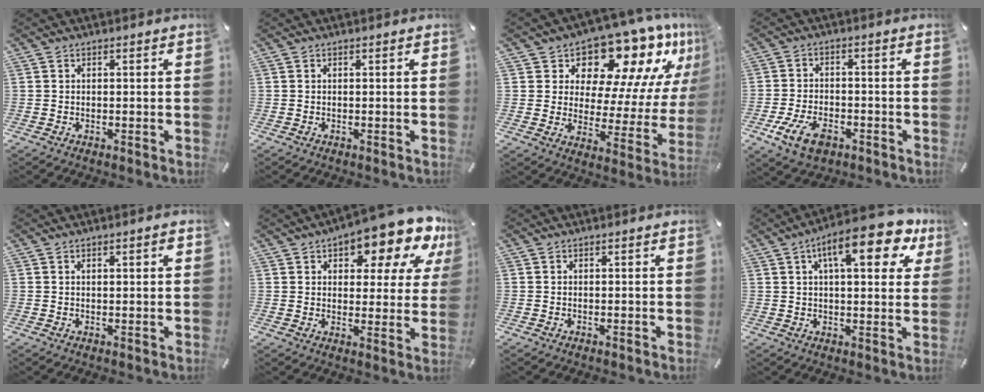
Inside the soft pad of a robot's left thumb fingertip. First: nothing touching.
{"total": 0.0}
{"total": 15.1, "force": [12.2, 6.8, 5.6], "torque": [-0.079, -0.117, 0.201]}
{"total": 8.6, "force": [-3.9, 5.2, 5.6], "torque": [-0.131, 0.007, -0.073]}
{"total": 1.3, "force": [0.6, 0.3, 1.1], "torque": [-0.022, 0.002, 0.009]}
{"total": 14.1, "force": [10.5, 5.3, 7.8], "torque": [-0.105, -0.080, 0.175]}
{"total": 0.0}
{"total": 15.9, "force": [7.7, 5.4, 12.8], "torque": [-0.191, -0.020, 0.117]}